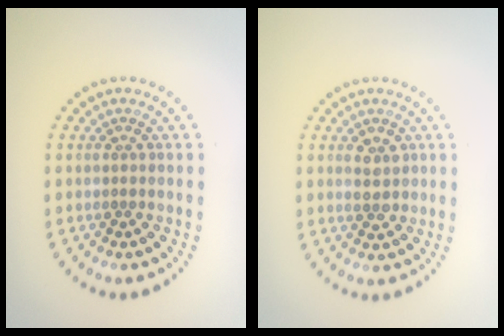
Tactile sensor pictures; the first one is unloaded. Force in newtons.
{"total": 1.8, "press": 1.8, "slide": 0.0}